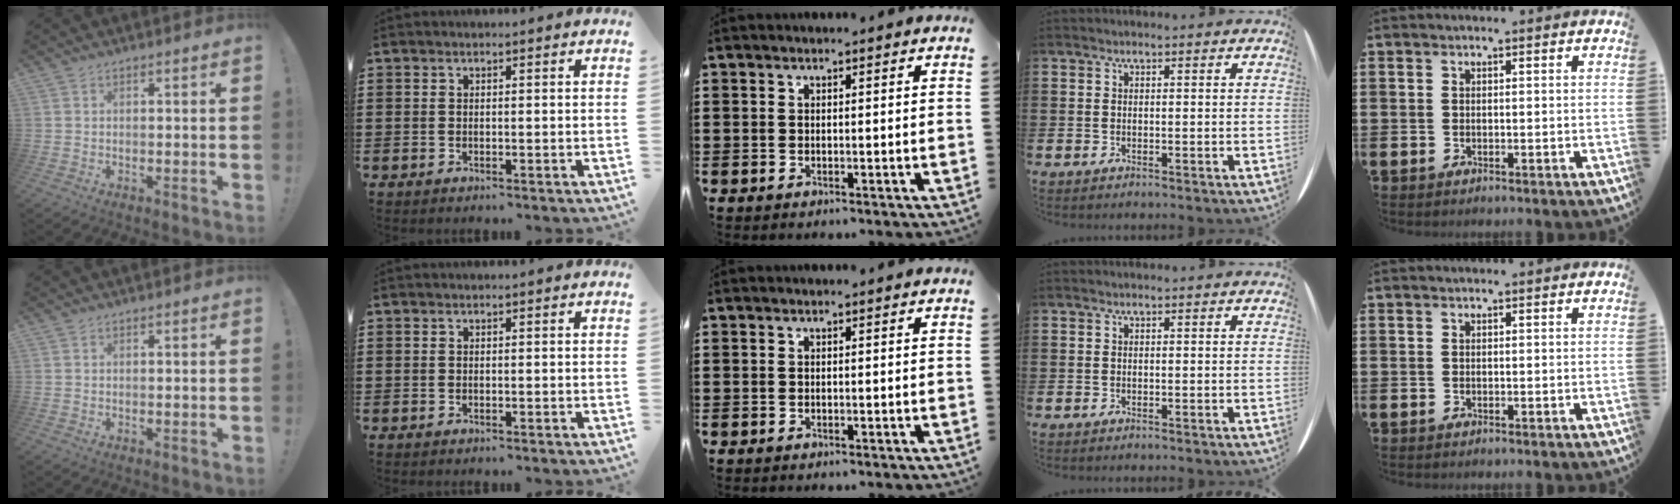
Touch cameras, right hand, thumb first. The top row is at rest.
{}